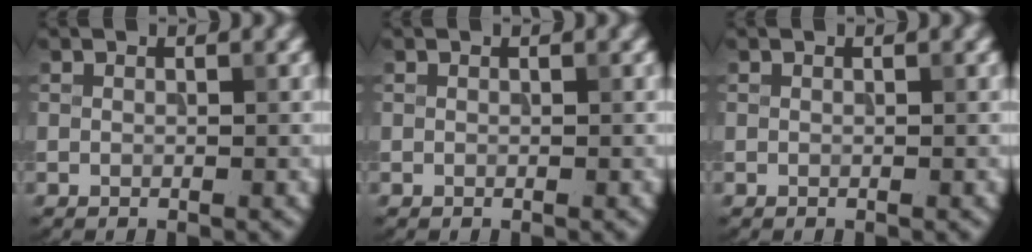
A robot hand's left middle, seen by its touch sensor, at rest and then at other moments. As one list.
[{"total": 0.0}, {"total": 0.0}]